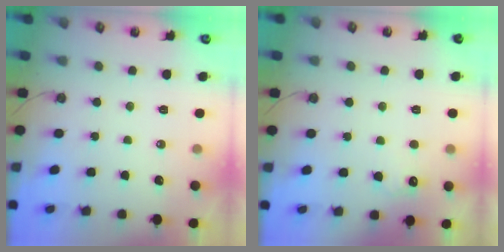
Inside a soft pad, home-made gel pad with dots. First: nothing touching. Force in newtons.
{"total": 5.9, "press": 5.9, "slide": 0.8}